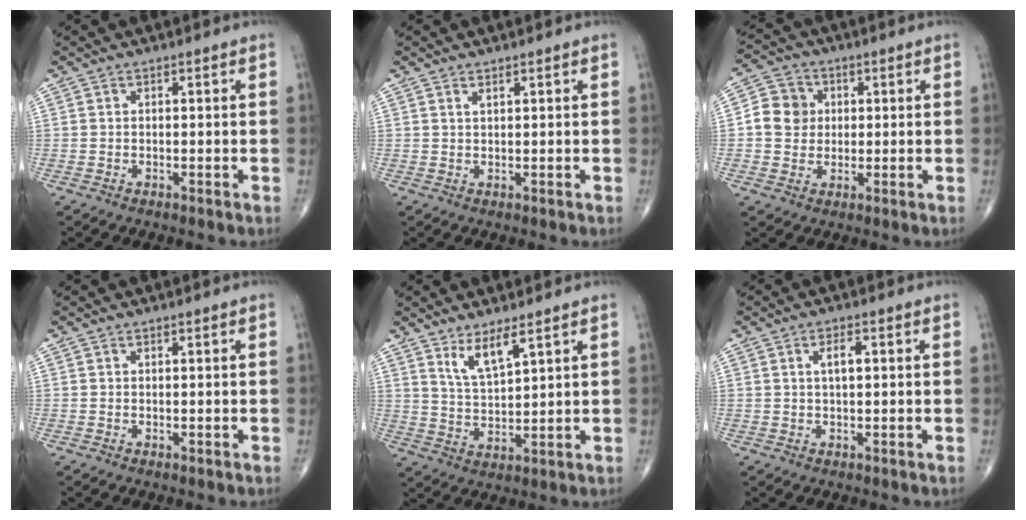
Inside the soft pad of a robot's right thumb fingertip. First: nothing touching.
{"total": 0.9, "force": [0.7, 0.2, 0.6], "torque": [-0.010, -0.002, 0.014]}
{"total": 7.1, "force": [0.7, 6.5, 2.7], "torque": [-0.023, 0.008, 0.004]}
{"total": 0.0}
{"total": 6.2, "force": [4.1, 1.5, 4.5], "torque": [-0.081, -0.035, 0.083]}
{"total": 3.1, "force": [0.7, 1.2, 2.7], "torque": [-0.049, 0.002, 0.012]}